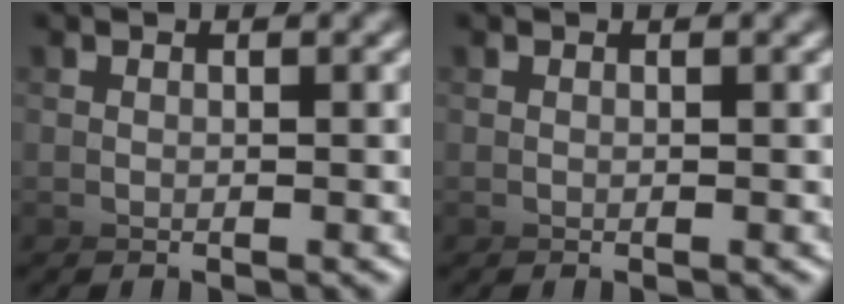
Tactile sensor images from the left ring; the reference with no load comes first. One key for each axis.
{"total": 0.0}